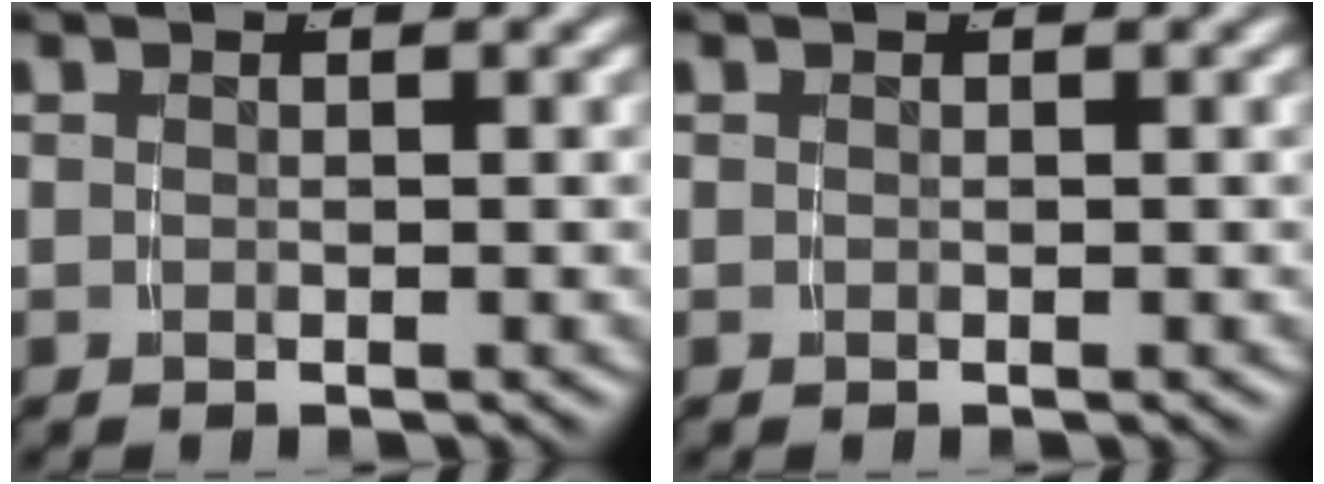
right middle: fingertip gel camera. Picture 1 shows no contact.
{"total": 0.0}